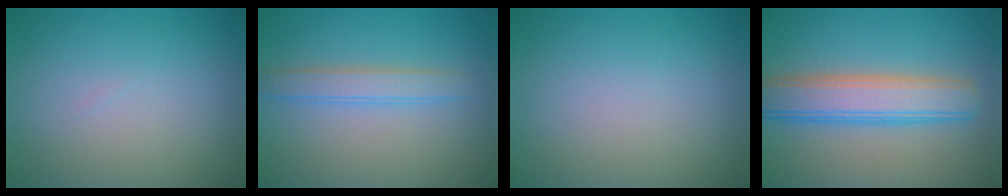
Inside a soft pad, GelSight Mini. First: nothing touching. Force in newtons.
{"total": 2.4, "press": 2.3, "slide": 0.2}
{"total": 0.0}
{"total": 6.1, "press": 6.1, "slide": 0.2}